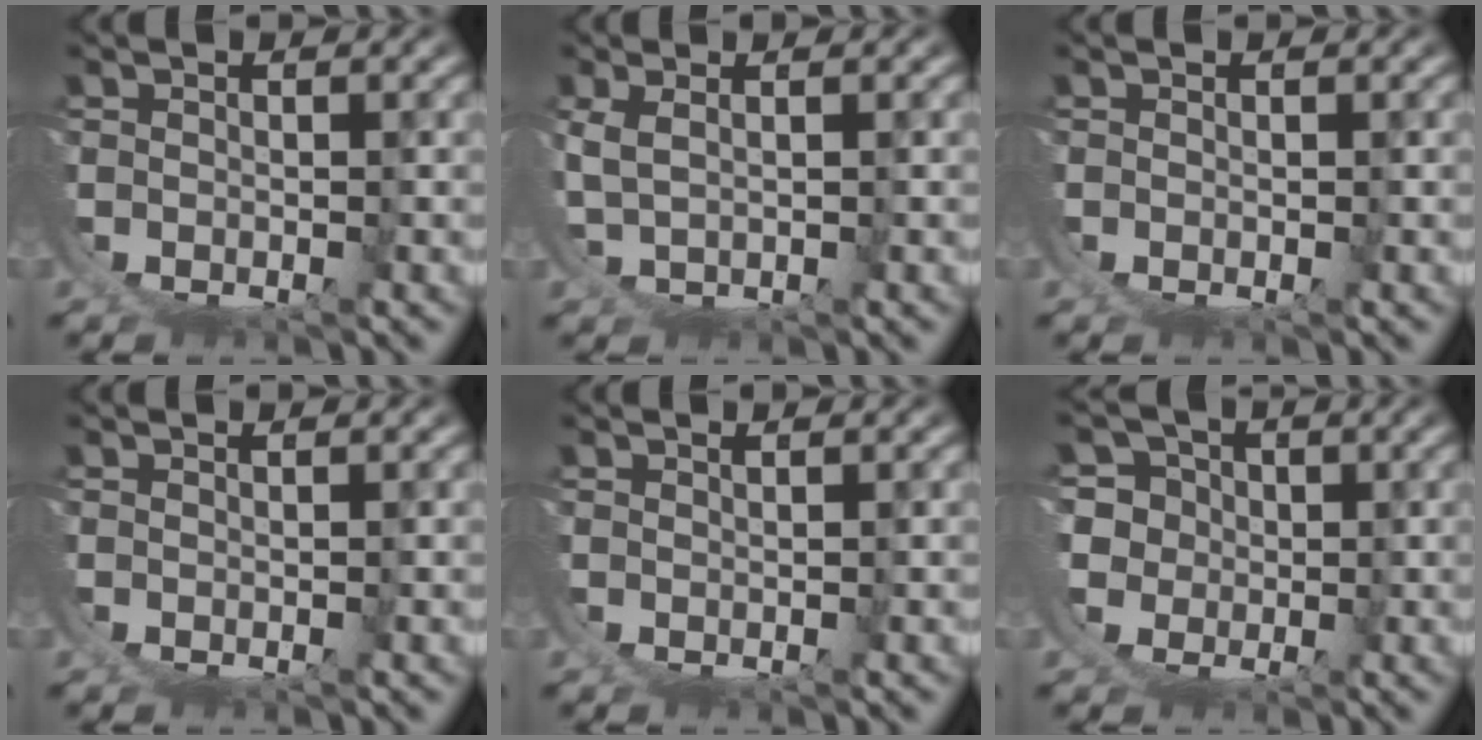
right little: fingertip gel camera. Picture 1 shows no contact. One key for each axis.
{"total": 1.8, "fx": 1.2, "fy": -0.2, "fz": 1.4, "tx": -0.036, "ty": -0.001, "tz": 0.033}
{"total": 0.0}
{"total": 1.0, "fx": 0.8, "fy": -0.6, "fz": 0.1, "tx": 0.002, "ty": 0.002, "tz": 0.016}
{"total": 1.6, "fx": 1.0, "fy": -1.1, "fz": 0.2, "tx": 0.004, "ty": 0.003, "tz": 0.021}
{"total": 9.1, "fx": 0.2, "fy": 8.5, "fz": 3.1, "tx": -0.112, "ty": -0.042, "tz": 0.007}